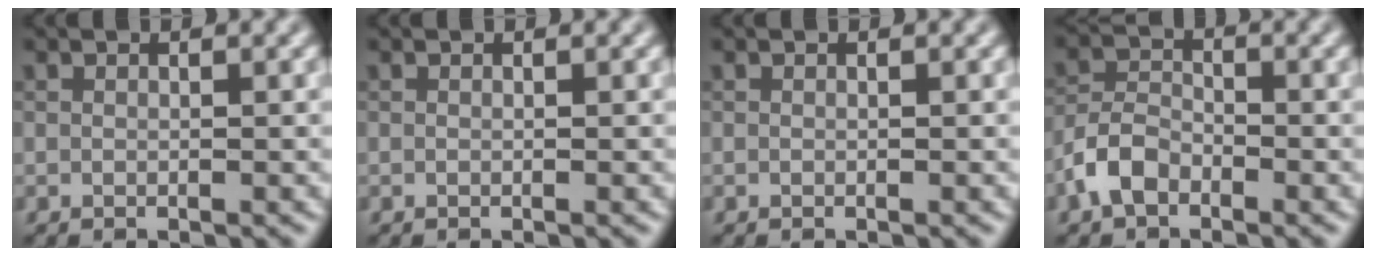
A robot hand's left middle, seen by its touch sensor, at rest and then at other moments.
{"total": 0.0}
{"total": 0.0}
{"total": 3.3, "force": [-2.0, 1.9, 1.8], "torque": [-0.035, 0.008, -0.049]}